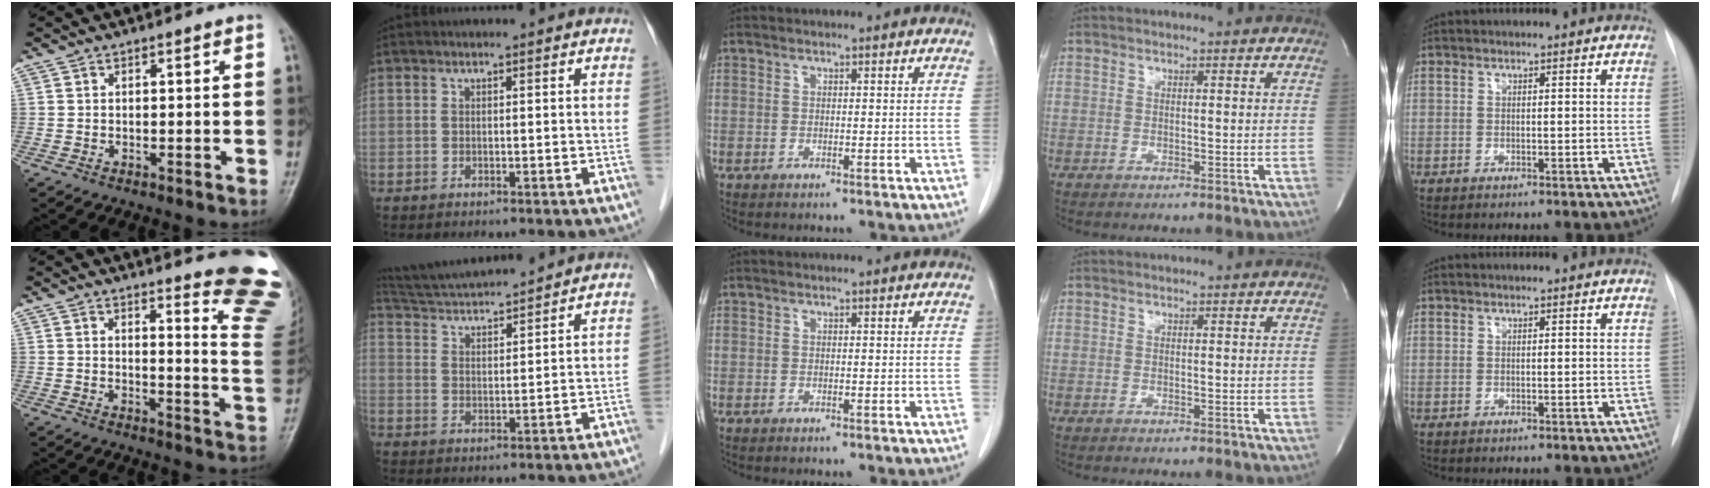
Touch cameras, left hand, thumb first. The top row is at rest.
{"thumb": {"total": 14.5, "force": [12.5, 1.3, 7.4], "torque": [-0.067, -0.143, 0.126]}, "index": {"total": 12.2, "force": [11.4, -0.1, 4.2], "torque": [-0.085, 0.021, 0.190]}}